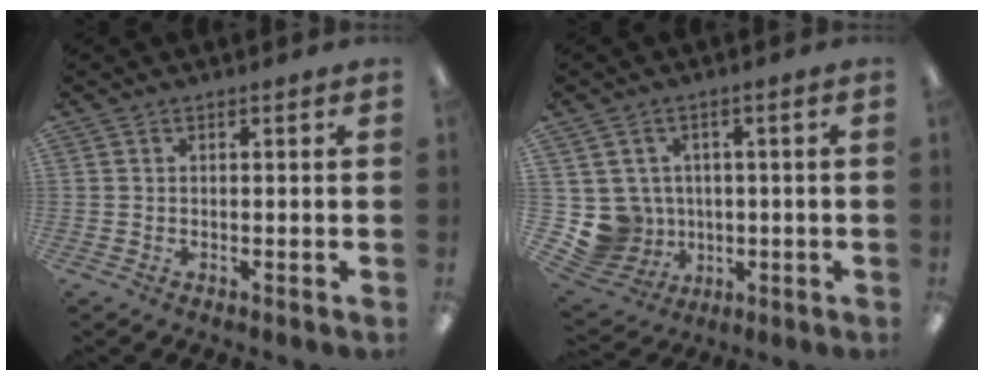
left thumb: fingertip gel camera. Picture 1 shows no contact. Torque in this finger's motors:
{"motor_torque": [-0.25, 0.39, 0.28, -0.30, 0.00]}